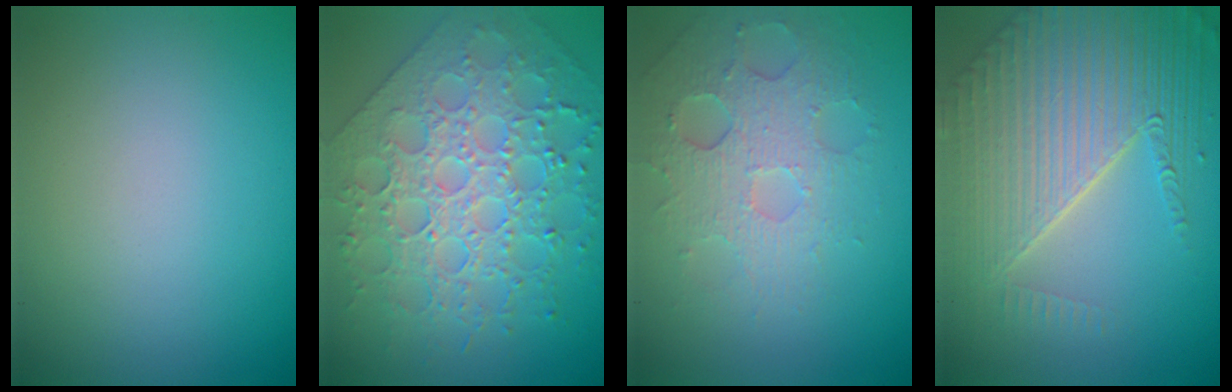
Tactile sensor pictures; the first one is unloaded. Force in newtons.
{"total": 6.5, "press": 5.8, "slide": 3.0}
{"total": 4.0, "press": 3.6, "slide": 1.7}
{"total": 8.3, "press": 5.6, "slide": 6.1}